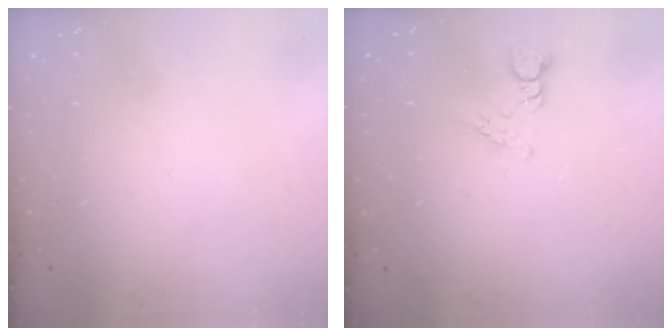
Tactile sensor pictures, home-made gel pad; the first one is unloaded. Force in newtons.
{"total": 4.0, "press": 4.0, "slide": 0.5}